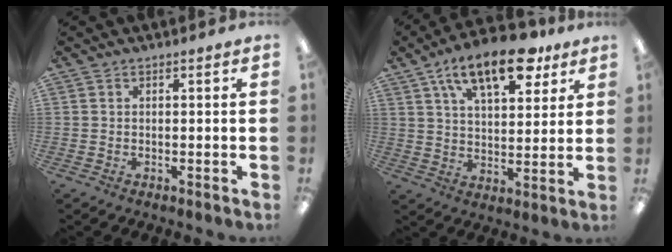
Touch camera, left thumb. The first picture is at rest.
{"total": 17.0, "force": [10.3, 7.4, 11.3], "torque": [-0.172, -0.039, 0.170]}